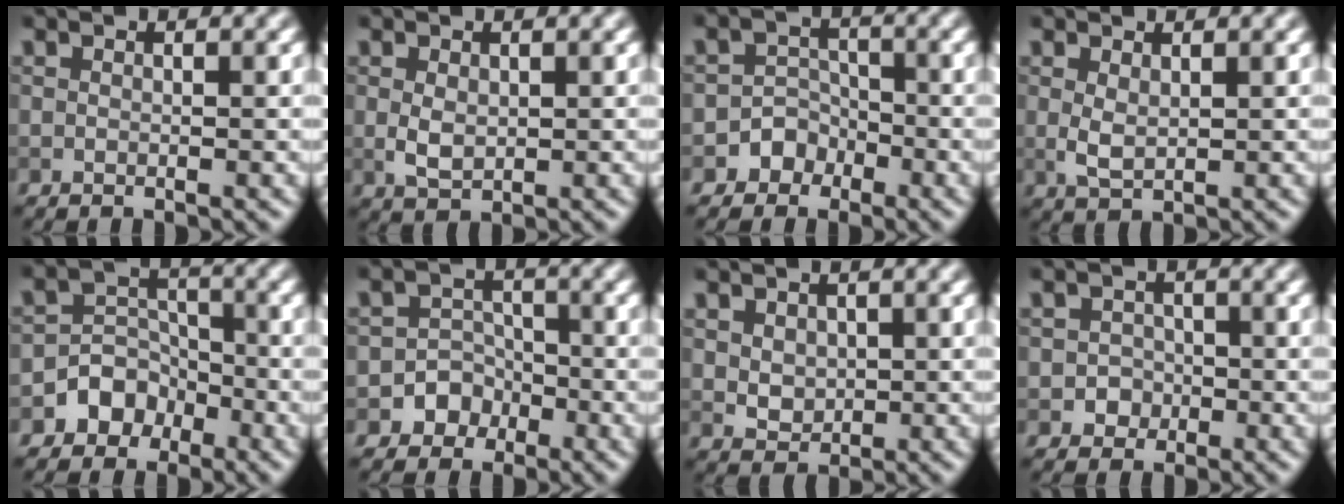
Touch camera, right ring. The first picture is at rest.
{"total": 1.9, "force": [0.2, 1.3, 1.4], "torque": [-0.031, -0.001, 0.006]}
{"total": 2.7, "force": [-1.6, 2.2, 0.2], "torque": [0.031, 0.014, -0.039]}
{"total": 1.7, "force": [0.5, 0.8, 1.4], "torque": [-0.031, -0.002, 0.013]}
{"total": 4.0, "force": [-2.3, 3.1, 0.7], "torque": [0.018, 0.015, -0.051]}
{"total": 3.4, "force": [-1.8, 2.8, 0.3], "torque": [0.033, 0.011, -0.042]}
{"total": 1.9, "force": [0.4, 1.6, 1.0], "torque": [-0.020, -0.004, 0.012]}
{"total": 1.6, "force": [-0.5, 1.5, 0.3], "torque": [0.009, 0.002, -0.009]}